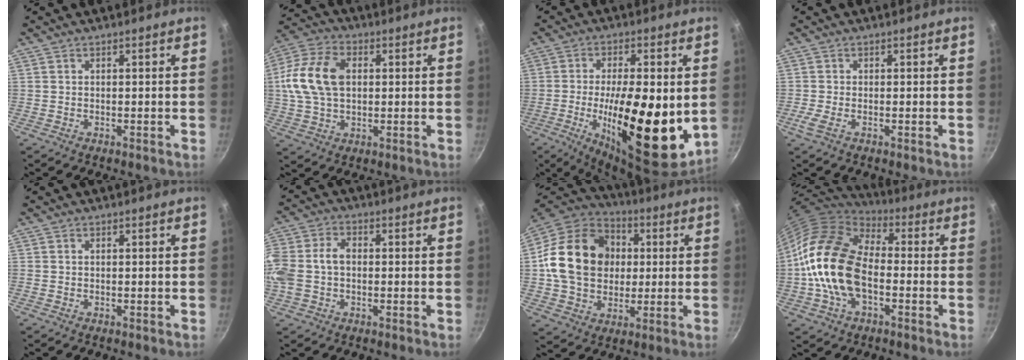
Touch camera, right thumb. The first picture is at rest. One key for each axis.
{"total": 14.4, "fx": 1.9, "fy": 9.7, "fz": 10.5, "tx": -0.191, "ty": 0.018, "tz": 0.024}
{"total": 20.8, "fx": -2.3, "fy": 7.1, "fz": 19.4, "tx": -0.298, "ty": -0.015, "tz": -0.035}
{"total": 2.0, "fx": -0.7, "fy": 0.7, "fz": 1.8, "tx": -0.047, "ty": -0.002, "tz": -0.018}
{"total": 0.0}
{"total": 10.7, "fx": -0.5, "fy": 7.8, "fz": 7.4, "tx": -0.156, "ty": 0.024, "tz": -0.018}
{"total": 21.2, "fx": 2.0, "fy": 16.9, "fz": 12.6, "tx": -0.194, "ty": 0.025, "tz": 0.030}
{"total": 18.9, "fx": -2.4, "fy": 12.0, "fz": 14.4, "tx": -0.242, "ty": 0.030, "tz": -0.058}